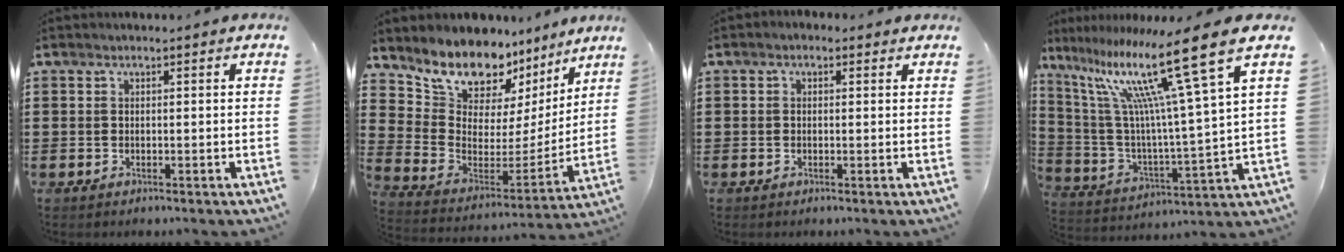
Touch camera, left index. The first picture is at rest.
{"total": 9.6, "force": [8.3, 4.5, 1.9], "torque": [-0.078, -0.076, 0.148]}
{"total": 0.8, "force": [0.0, 0.6, 0.4], "torque": [-0.010, 0.005, -0.001]}
{"total": 18.1, "force": [11.4, 1.6, 14.0], "torque": [-0.276, -0.068, 0.174]}